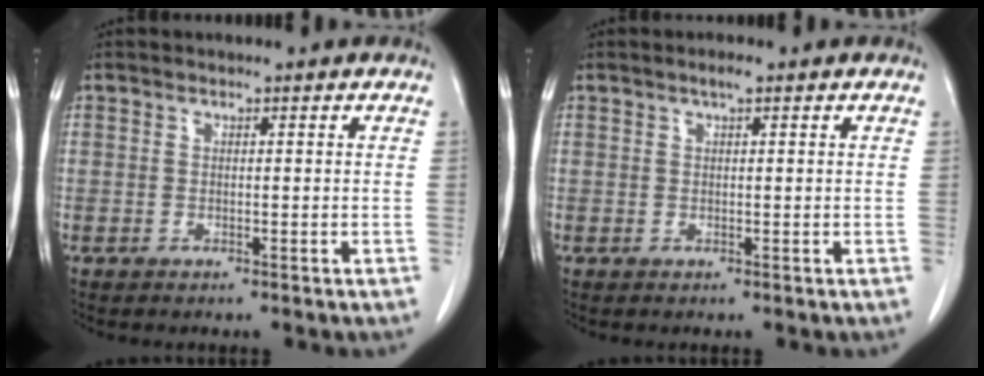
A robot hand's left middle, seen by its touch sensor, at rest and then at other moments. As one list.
[{"total": 1.1, "force": [0.7, 0.1, 0.9], "torque": [-0.017, 0.003, 0.011]}]